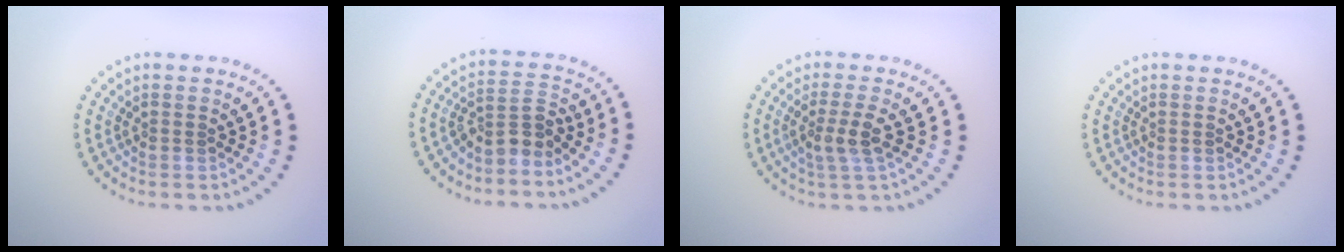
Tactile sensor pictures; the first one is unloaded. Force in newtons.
{"total": 2.8, "press": 2.0, "slide": 2.0}
{"total": 2.4, "press": 2.1, "slide": 1.0}
{"total": 0.0}